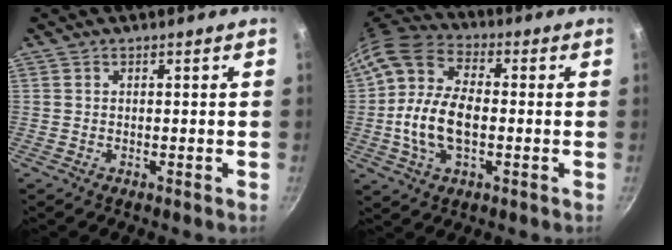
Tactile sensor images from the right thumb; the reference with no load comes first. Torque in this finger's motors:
{"motor_torque": [1.32, 2.77, 1.41, -0.57, 0.21]}